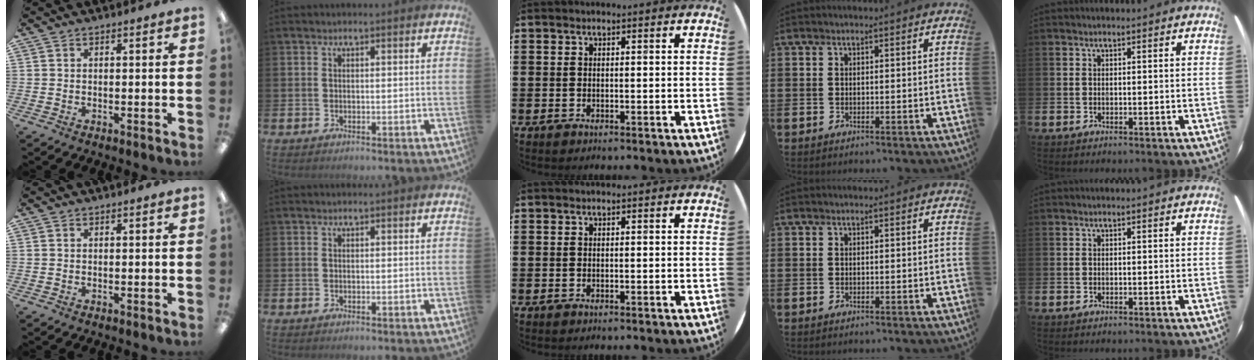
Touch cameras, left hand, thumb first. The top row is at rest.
{}